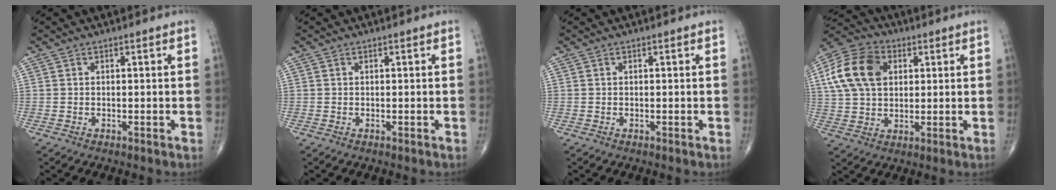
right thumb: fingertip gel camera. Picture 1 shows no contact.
{"total": 0.0}
{"total": 0.0}
{"total": 14.2, "force": [3.6, 10.0, 9.5], "torque": [-0.169, 0.011, 0.061]}